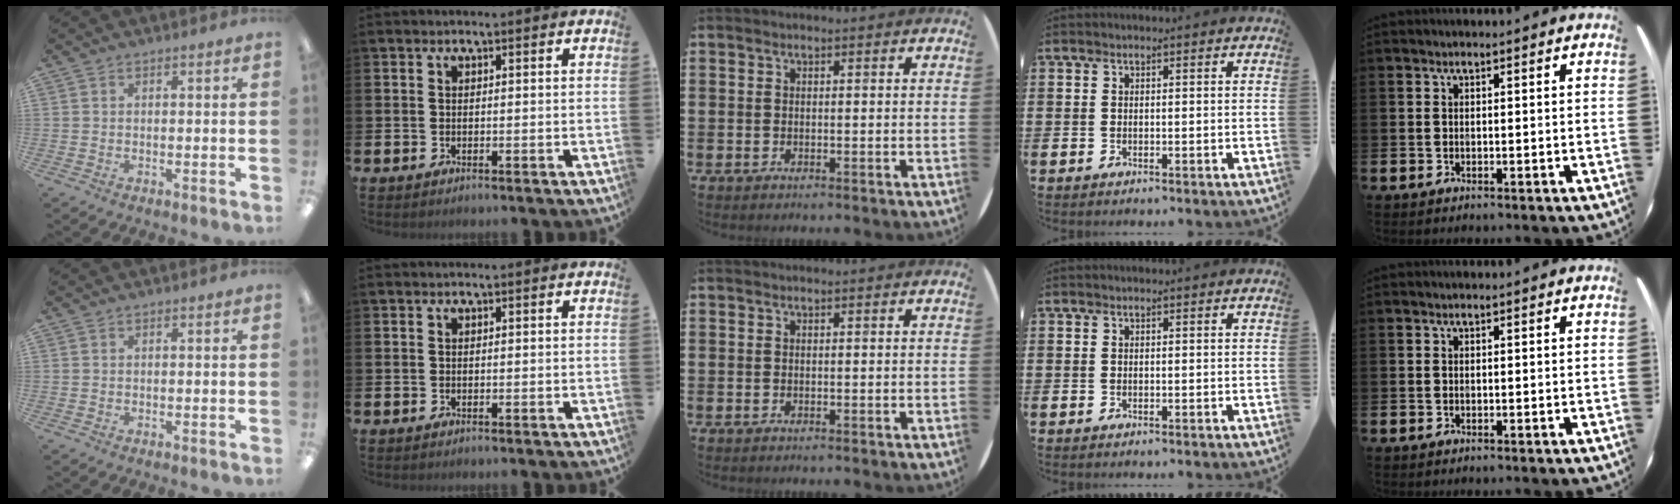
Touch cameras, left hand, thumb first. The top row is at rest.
{}